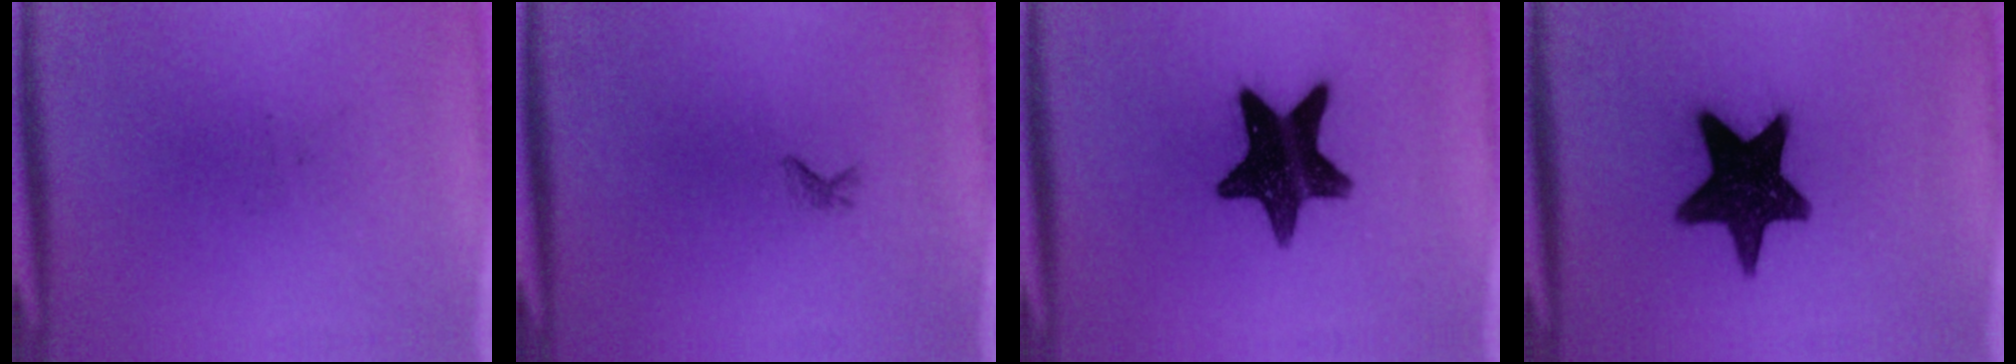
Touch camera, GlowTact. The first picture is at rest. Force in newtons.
{"total": 0.6}
{"total": 15.1}
{"total": 15.4}